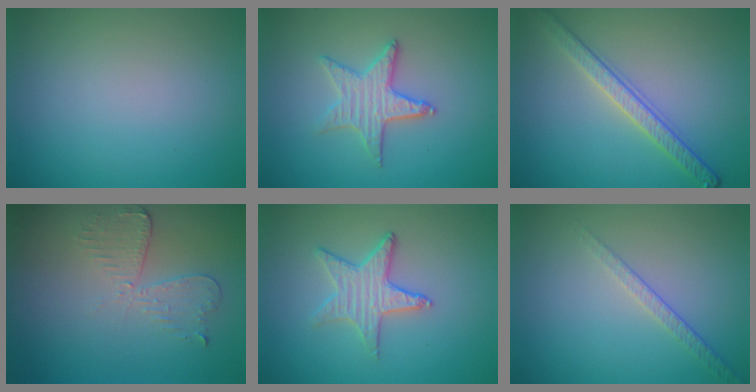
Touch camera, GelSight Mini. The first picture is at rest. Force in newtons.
{"total": 3.1, "press": 2.9, "slide": 1.2}
{"total": 3.2, "press": 3.0, "slide": 1.0}
{"total": 3.0, "press": 2.6, "slide": 1.5}
{"total": 3.1, "press": 2.9, "slide": 1.1}
{"total": 1.6, "press": 1.0, "slide": 1.3}